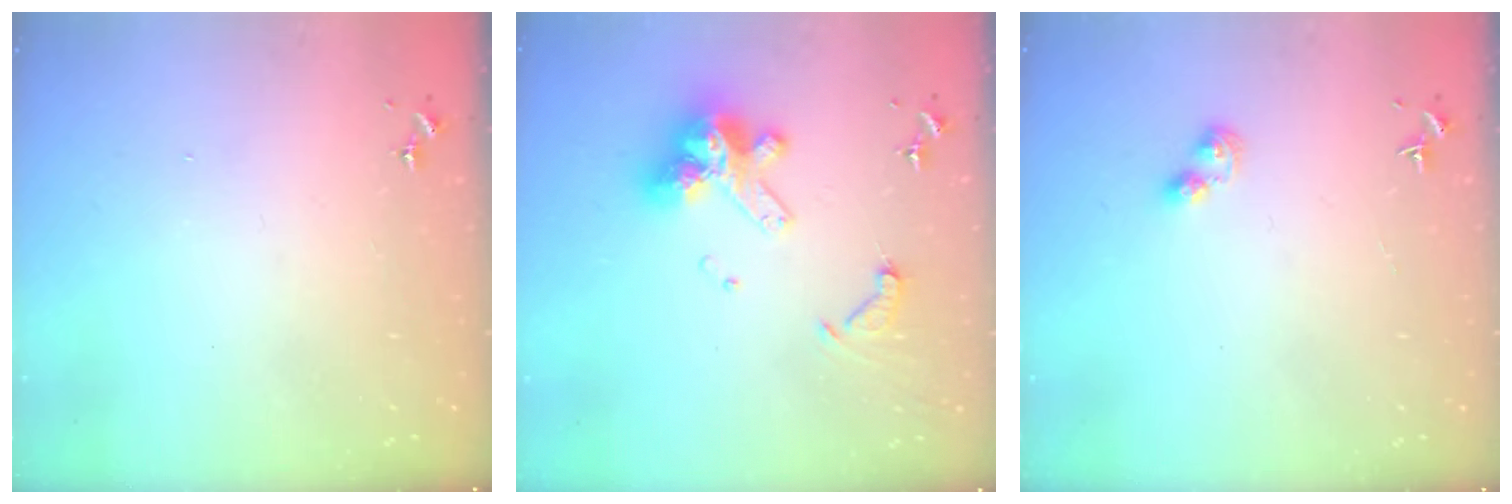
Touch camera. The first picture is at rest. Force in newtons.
{"total": 14.3, "press": 14.2, "slide": 1.7}
{"total": 3.1, "press": 3.1, "slide": 0.4}